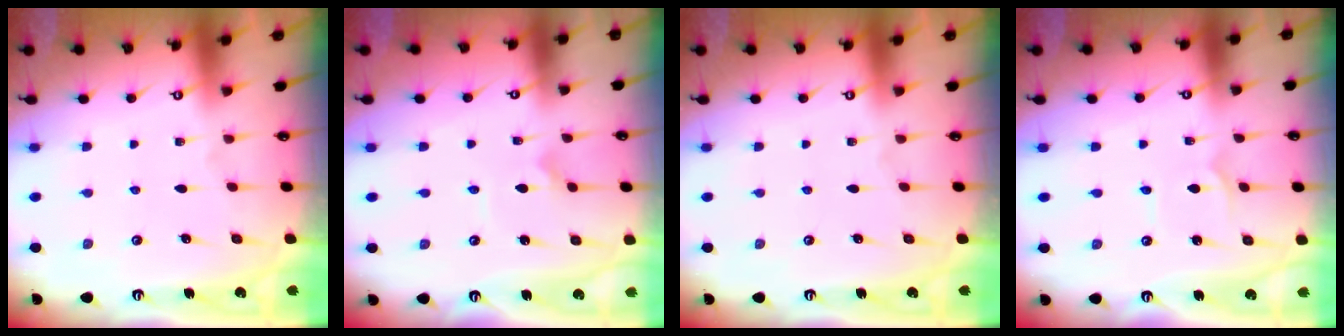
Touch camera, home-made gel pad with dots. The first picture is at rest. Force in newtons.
{"total": 5.0, "press": 4.9, "slide": 0.7}
{"total": 0.0}
{"total": 2.6, "press": 2.6, "slide": 0.2}